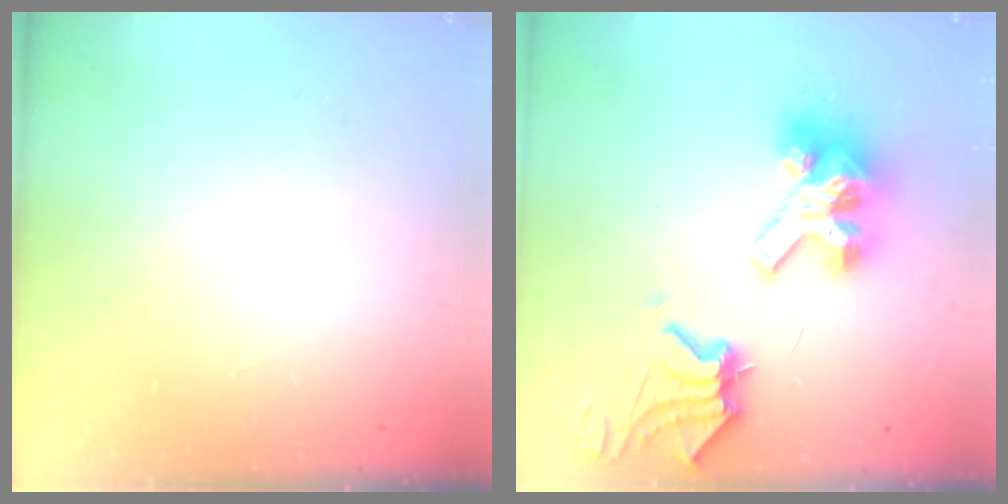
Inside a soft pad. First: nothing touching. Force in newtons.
{"total": 12.4, "press": 12.3, "slide": 1.4}